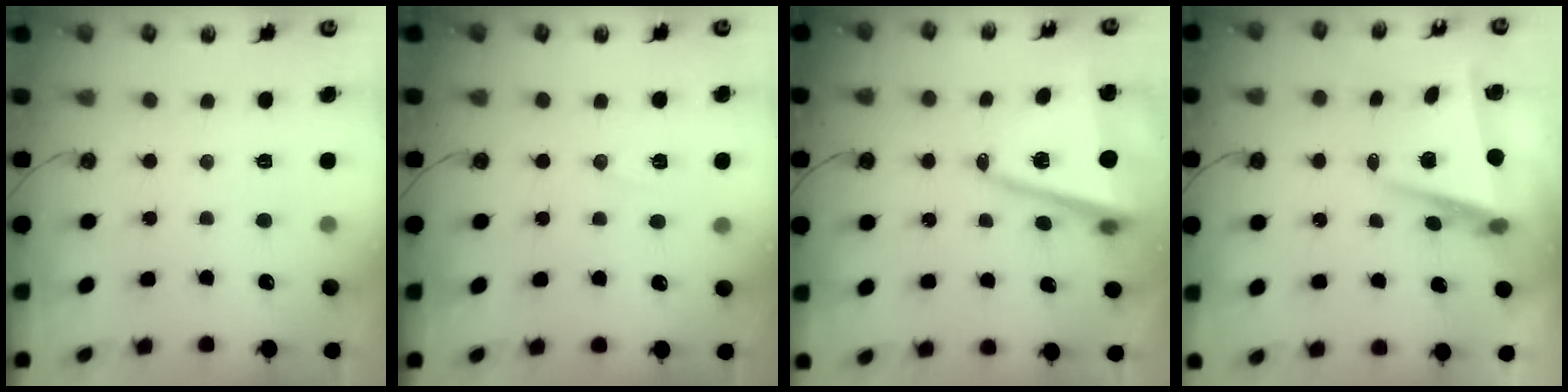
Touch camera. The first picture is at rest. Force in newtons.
{"total": 5.6, "press": 4.0, "slide": 3.9}
{"total": 11.9, "press": 11.6, "slide": 2.7}
{"total": 7.6, "press": 7.5, "slide": 1.2}